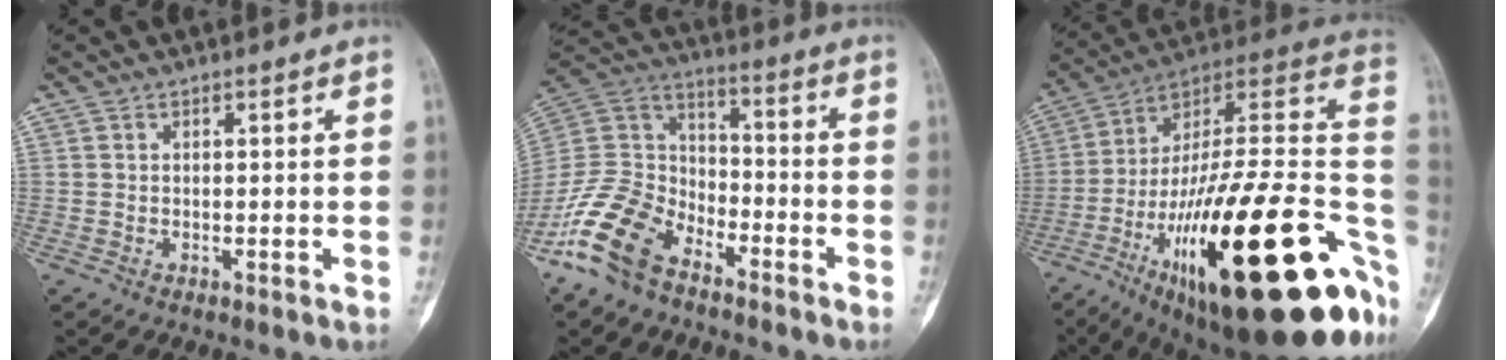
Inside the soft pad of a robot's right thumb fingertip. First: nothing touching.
{"total": 15.7, "force": [-10.3, 9.0, 7.8], "torque": [-0.151, 0.071, -0.204]}
{"total": 42.6, "force": [-13.0, 13.7, 38.2], "torque": [-0.499, 0.061, -0.206]}